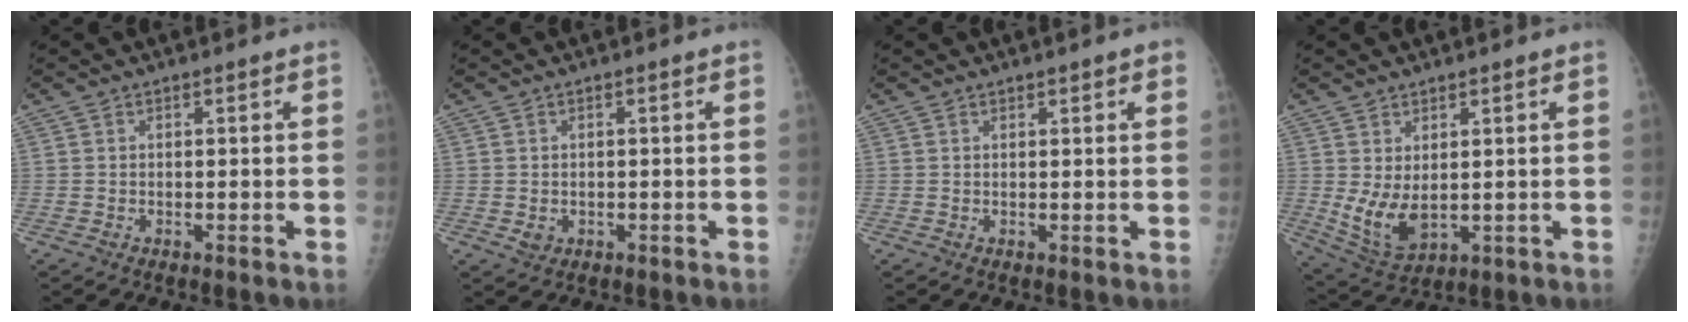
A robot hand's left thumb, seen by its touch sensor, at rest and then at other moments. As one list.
[{"total": 1.8, "force": [-0.3, 1.6, 0.9], "torque": [-0.009, 0.000, 0.003]}, {"total": 2.0, "force": [1.2, 0.6, 1.5], "torque": [-0.013, -0.002, 0.014]}, {"total": 7.3, "force": [0.5, 4.1, 6.0], "torque": [-0.106, -0.016, 0.030]}]